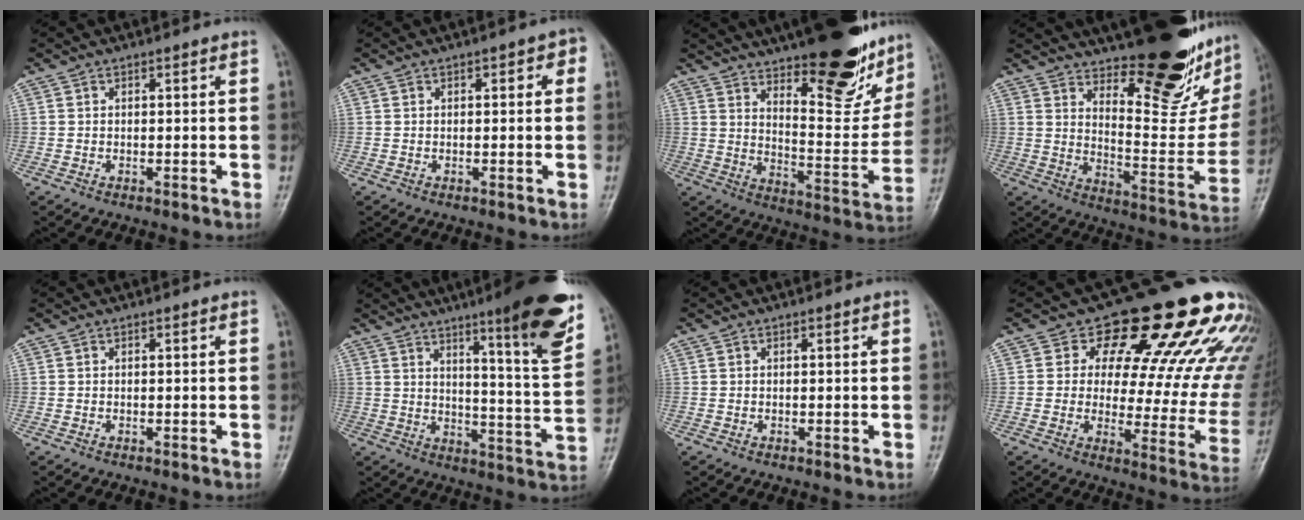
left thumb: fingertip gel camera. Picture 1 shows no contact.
{"total": 2.9, "force": [0.8, 1.5, 2.3], "torque": [-0.011, 0.004, 0.002]}
{"total": 25.4, "force": [18.0, 8.8, 15.7], "torque": [-0.180, -0.089, 0.254]}
{"total": 27.1, "force": [19.6, 8.6, 16.7], "torque": [-0.198, -0.125, 0.270]}
{"total": 0.0}
{"total": 17.2, "force": [10.5, 1.9, 13.4], "torque": [-0.160, -0.061, 0.151]}
{"total": 0.0}
{"total": 24.6, "force": [14.6, 10.6, 16.8], "torque": [-0.170, -0.054, 0.184]}